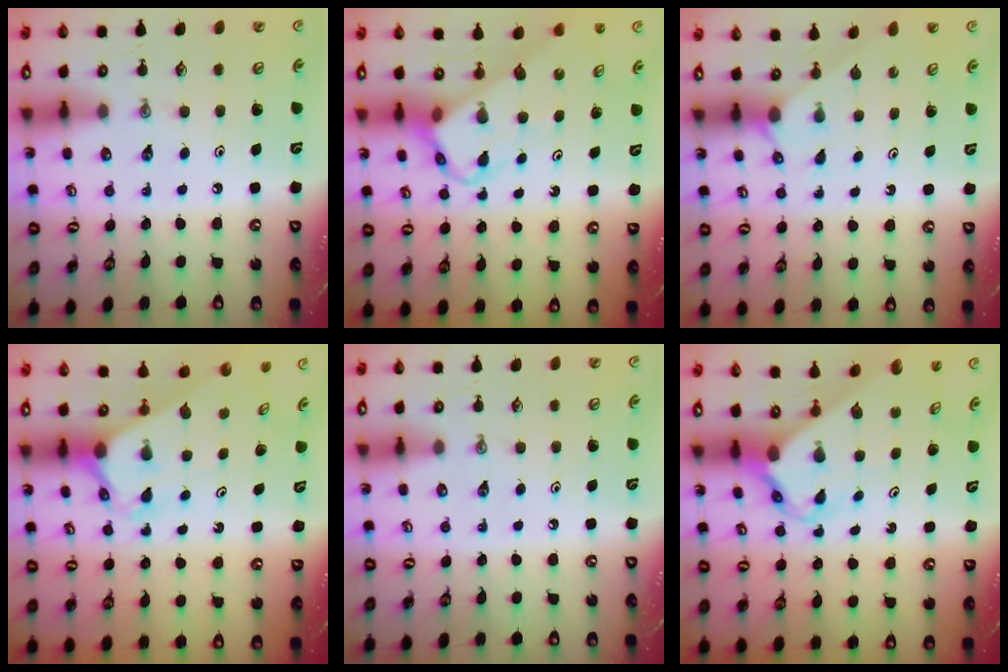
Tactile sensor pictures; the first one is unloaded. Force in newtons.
{"total": 3.8, "press": 3.8, "slide": 0.2}
{"total": 3.0, "press": 2.9, "slide": 0.3}
{"total": 2.2, "press": 2.2, "slide": 0.2}
{"total": 0.0}
{"total": 2.4, "press": 2.4, "slide": 0.2}